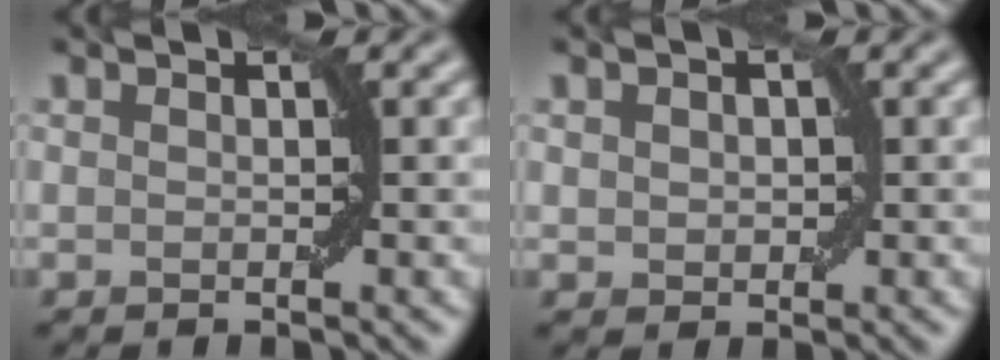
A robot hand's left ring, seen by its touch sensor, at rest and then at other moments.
{"total": 1.5, "force": [0.3, 1.2, 0.8], "torque": [-0.012, 0.001, 0.006]}